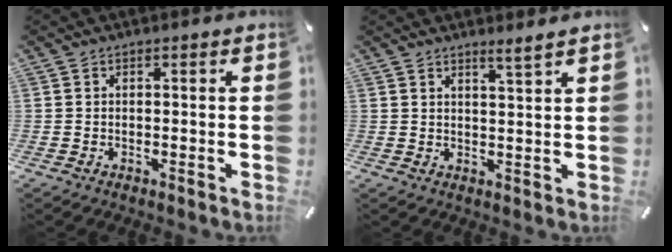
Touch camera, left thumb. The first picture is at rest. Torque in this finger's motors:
{"motor_torque": [0.44, 0.35, 0.09, -0.32, 0.00]}